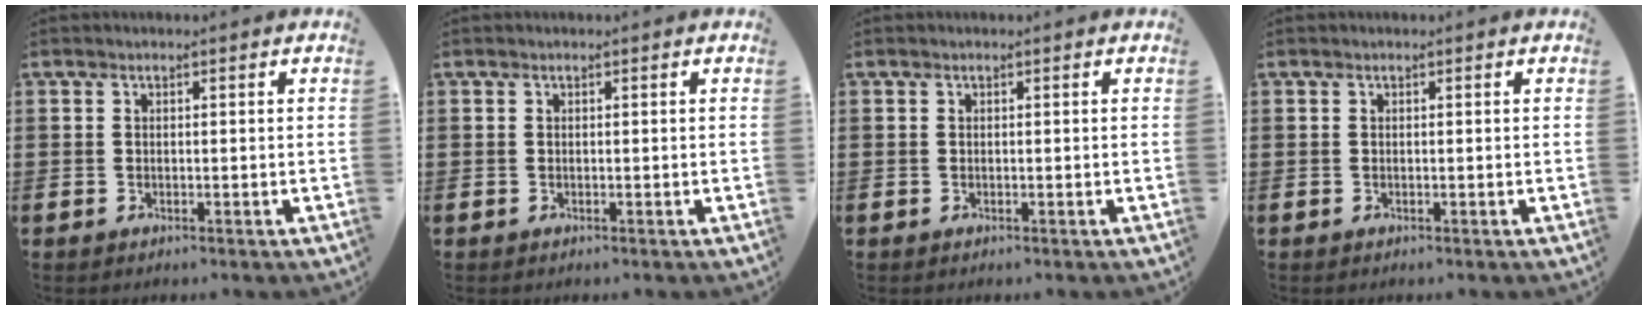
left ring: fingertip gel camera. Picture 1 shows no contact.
{"total": 0.0}
{"total": 0.0}
{"total": 0.0}